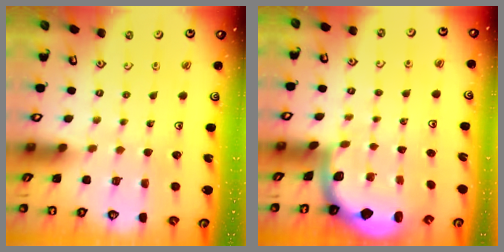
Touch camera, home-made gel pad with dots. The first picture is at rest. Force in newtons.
{"total": 1.9, "press": 1.8, "slide": 0.6}